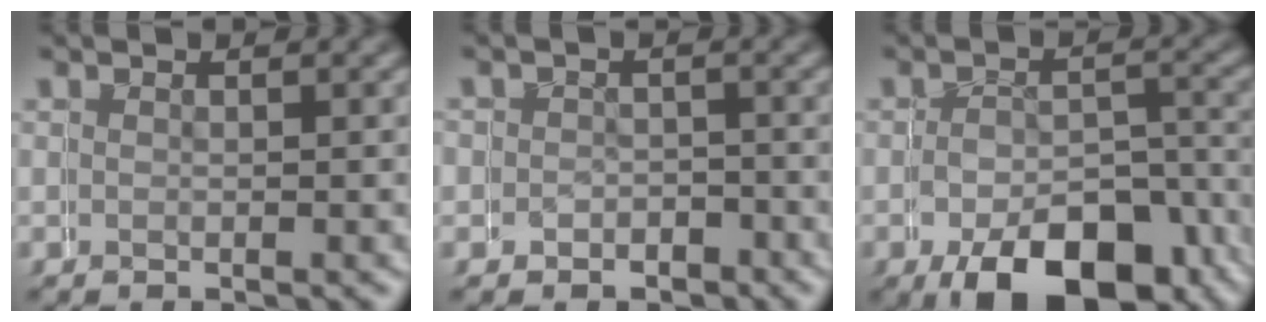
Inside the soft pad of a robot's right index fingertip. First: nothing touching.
{"total": 3.6, "force": [-1.0, 3.0, -1.8], "torque": [0.018, -0.014, -0.020]}
{"total": 9.8, "force": [-6.2, 5.2, 5.5], "torque": [-0.077, -0.025, -0.086]}